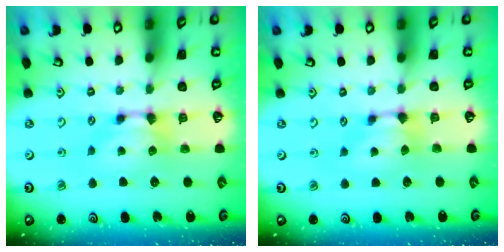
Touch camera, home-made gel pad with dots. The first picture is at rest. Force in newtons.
{"total": 0.7, "press": 0.4, "slide": 0.6}